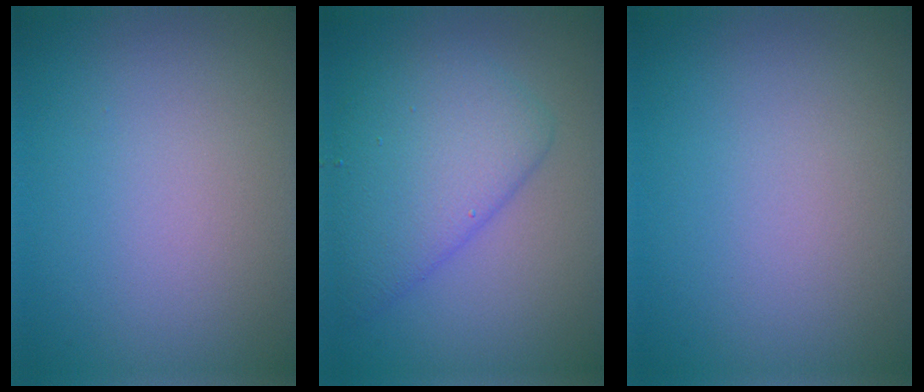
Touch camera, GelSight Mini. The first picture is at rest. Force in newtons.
{"total": 5.5, "press": 5.5, "slide": 0.2}
{"total": 0.0}